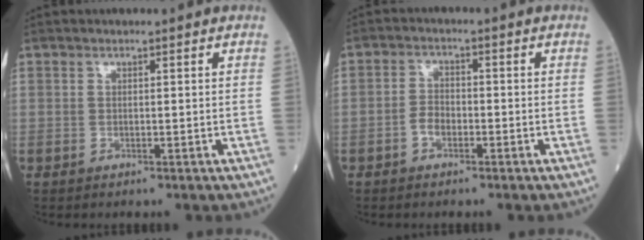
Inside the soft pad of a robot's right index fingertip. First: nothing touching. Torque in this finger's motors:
{"motor_torque": [0.47, -0.02, 0.28, 0.02]}